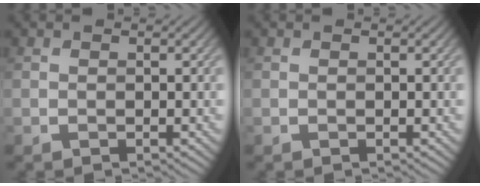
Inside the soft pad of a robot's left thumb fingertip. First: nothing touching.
{"total": 0.0}